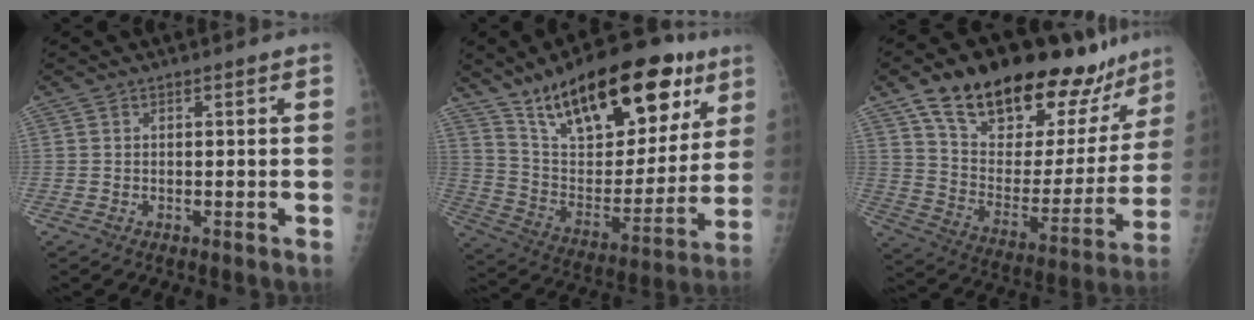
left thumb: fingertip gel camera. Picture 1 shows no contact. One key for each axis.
{"total": 29.1, "fx": 17.0, "fy": 12.5, "fz": 20.1, "tx": -0.275, "ty": -0.033, "tz": 0.278}
{"total": 28.8, "fx": 21.3, "fy": 12.3, "fz": 14.9, "tx": -0.190, "ty": -0.073, "tz": 0.326}